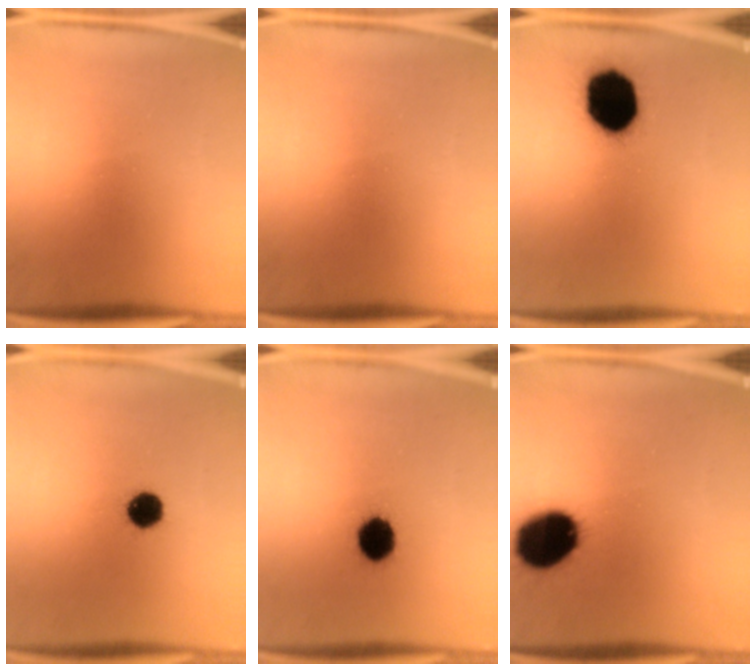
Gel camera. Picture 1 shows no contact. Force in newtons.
{"total": 0.0}
{"total": 19.3}
{"total": 7.1}
{"total": 8.4}
{"total": 18.2}